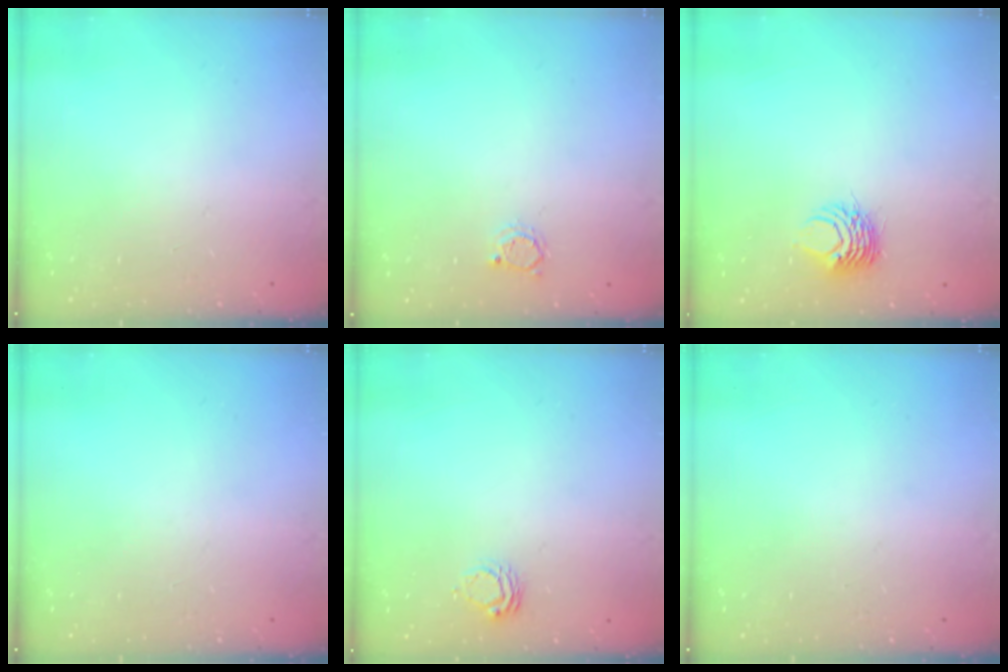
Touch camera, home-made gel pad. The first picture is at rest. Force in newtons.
{"total": 2.4, "press": 2.3, "slide": 0.3}
{"total": 5.5, "press": 5.4, "slide": 0.4}
{"total": 0.0}
{"total": 5.6, "press": 5.6, "slide": 0.5}
{"total": 0.0}